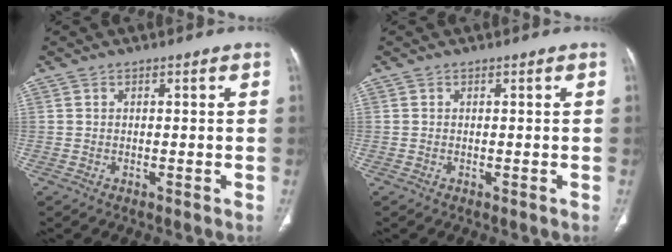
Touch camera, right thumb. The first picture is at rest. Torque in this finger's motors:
{"motor_torque": [0.02, -0.11, 0.08, 0.35, -0.01]}